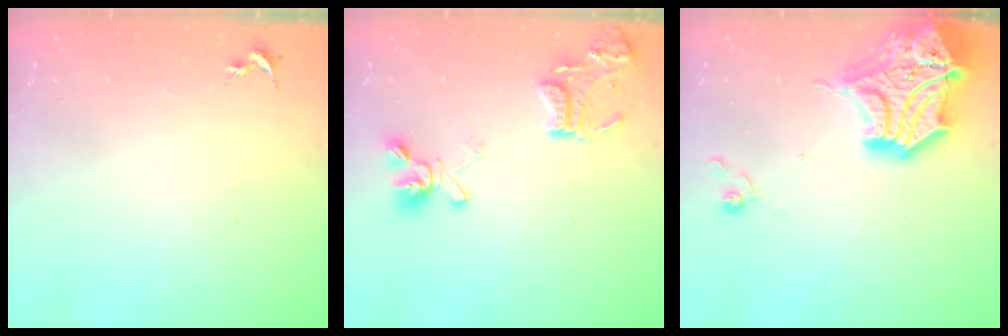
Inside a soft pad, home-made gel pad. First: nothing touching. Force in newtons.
{"total": 15.8, "press": 15.7, "slide": 1.9}
{"total": 21.9, "press": 21.7, "slide": 2.9}